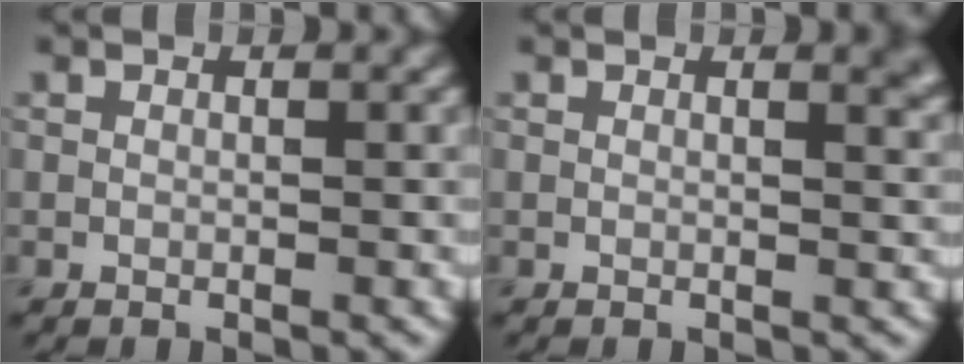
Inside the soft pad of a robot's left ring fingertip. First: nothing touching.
{"total": 1.9, "force": [1.2, 0.7, 1.3], "torque": [-0.003, 0.002, 0.013]}